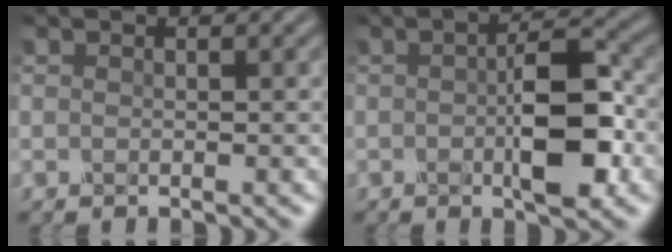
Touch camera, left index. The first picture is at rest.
{"total": 5.7, "force": [-1.2, 1.4, 5.5], "torque": [-0.094, 0.010, -0.019]}